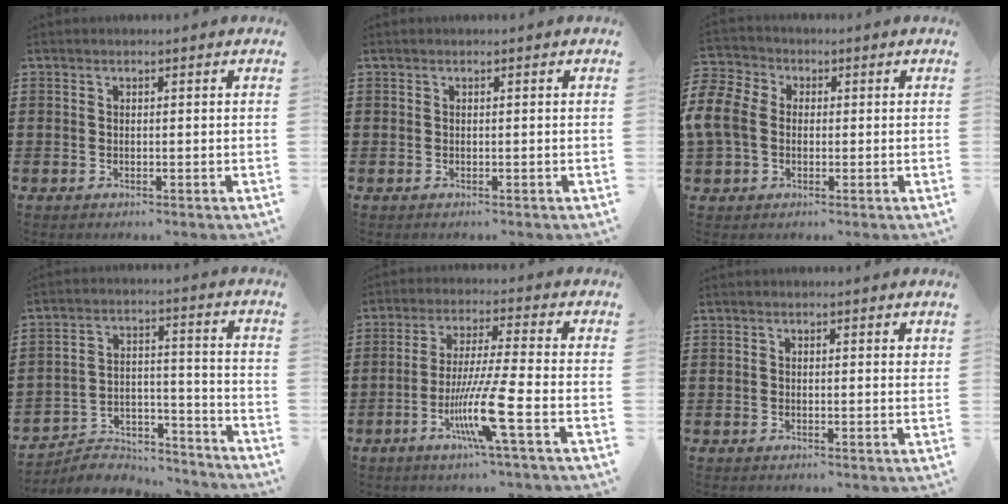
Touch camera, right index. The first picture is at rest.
{"total": 0.0}
{"total": 6.5, "force": [-0.7, 5.2, 3.8], "torque": [-0.128, -0.002, -0.025]}
{"total": 5.8, "force": [-5.5, 1.6, 0.7], "torque": [-0.012, 0.017, -0.108]}
{"total": 10.4, "force": [-4.3, -0.3, 9.4], "torque": [-0.189, -0.021, -0.084]}
{"total": 0.6, "force": [0.4, 0.0, 0.4], "torque": [0.000, -0.002, 0.006]}